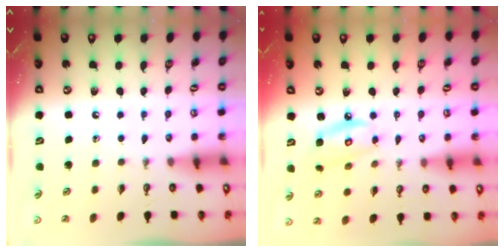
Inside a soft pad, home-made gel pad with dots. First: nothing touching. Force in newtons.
{"total": 7.2, "press": 7.1, "slide": 0.5}